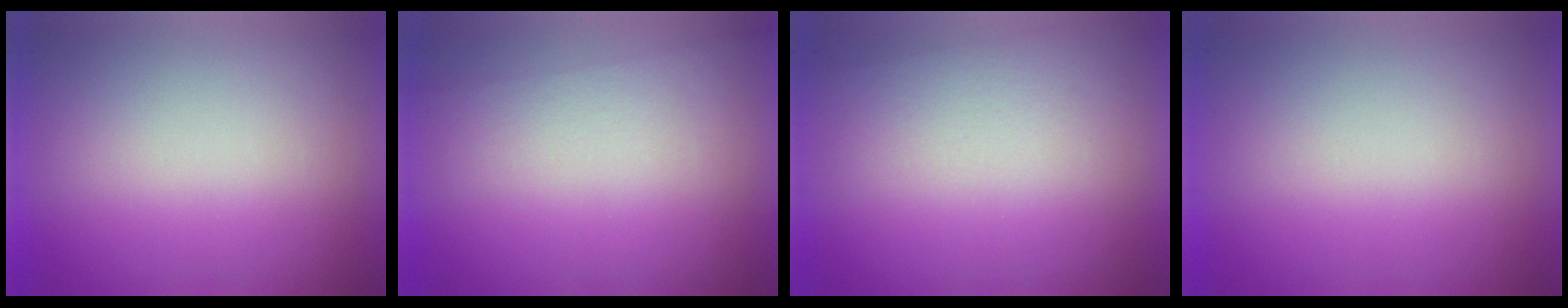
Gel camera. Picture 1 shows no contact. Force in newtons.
{"total": 2.8}
{"total": 2.9}
{"total": 0.0}